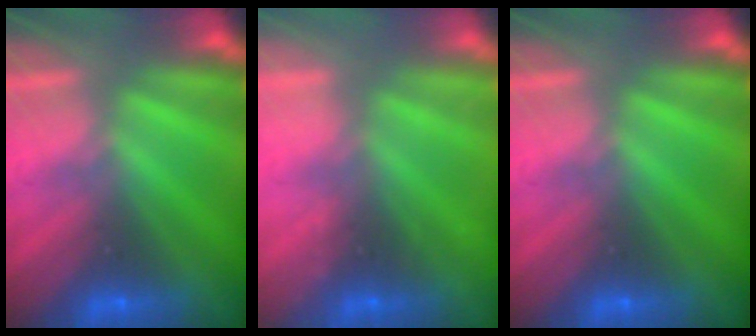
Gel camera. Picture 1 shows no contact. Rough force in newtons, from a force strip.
{"total": 2.2}
{"total": 0.0}